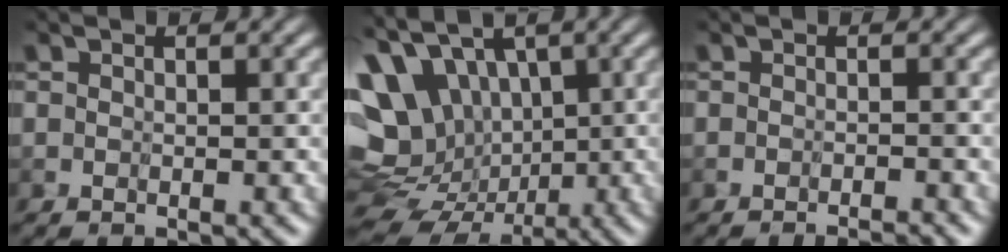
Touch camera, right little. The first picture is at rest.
{"total": 13.7, "force": [0.2, 10.4, 9.0], "torque": [-0.170, 0.007, 0.009]}
{"total": 2.6, "force": [-2.5, -0.7, -0.1], "torque": [0.016, -0.001, -0.038]}